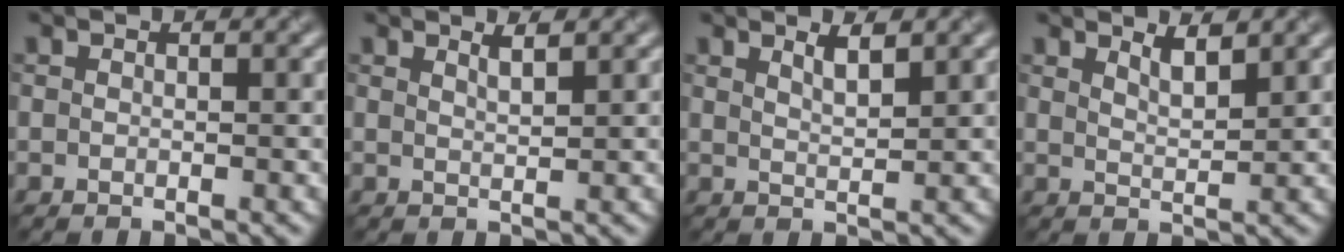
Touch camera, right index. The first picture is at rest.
{"total": 0.8, "force": [0.8, 0.0, 0.2], "torque": [-0.002, 0.008, 0.016]}
{"total": 1.1, "force": [0.9, 0.1, 0.6], "torque": [-0.010, 0.004, 0.023]}
{"total": 1.4, "force": [1.3, 0.0, 0.5], "torque": [-0.009, 0.003, 0.031]}